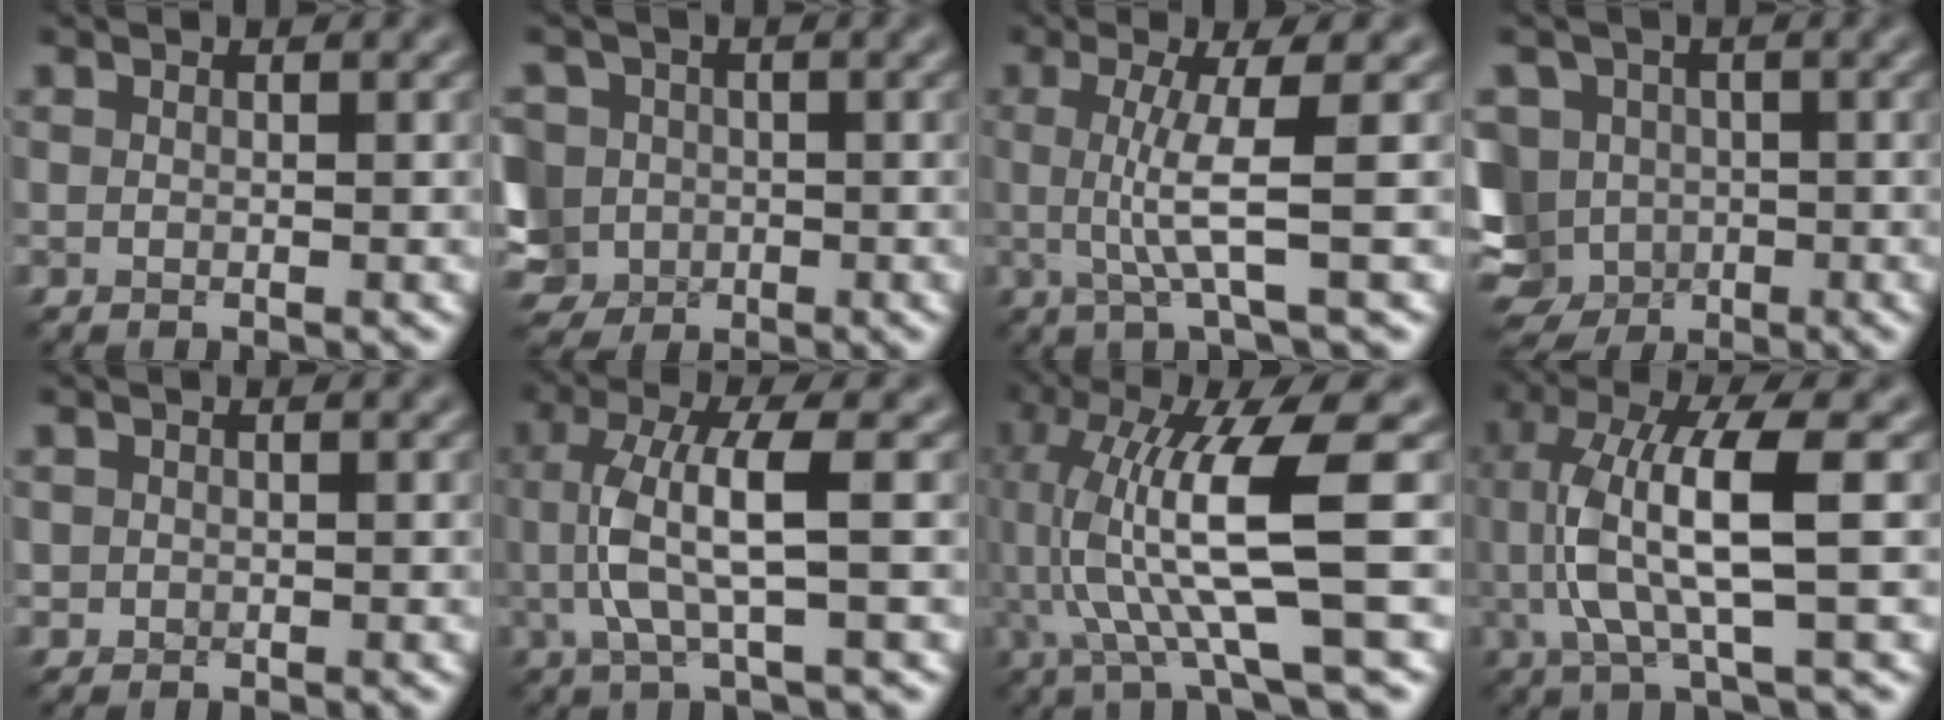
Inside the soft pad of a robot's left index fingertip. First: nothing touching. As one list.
[{"total": 7.8, "force": [-1.6, 6.8, 3.5], "torque": [-0.078, 0.013, -0.059]}, {"total": 4.5, "force": [0.1, 0.7, 4.5], "torque": [-0.088, -0.001, 0.001]}, {"total": 8.6, "force": [-3.4, 6.9, 3.7], "torque": [-0.070, -0.005, -0.069]}, {"total": 0.7, "force": [0.0, 0.7, 0.0], "torque": [0.007, -0.003, -0.003]}, {"total": 5.1, "force": [0.2, 1.1, 5.0], "torque": [-0.116, 0.003, 0.007]}, {"total": 9.7, "force": [0.4, 2.1, 9.4], "torque": [-0.176, -0.004, 0.015]}, {"total": 7.7, "force": [0.1, 1.9, 7.4], "torque": [-0.154, 0.000, 0.008]}]